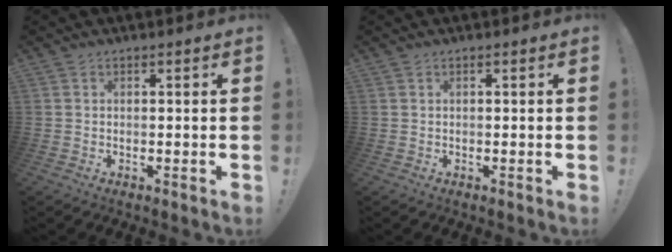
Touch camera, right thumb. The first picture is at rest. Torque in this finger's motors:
{"motor_torque": [-0.43, 0.17, 0.19, -0.07, 0.03]}